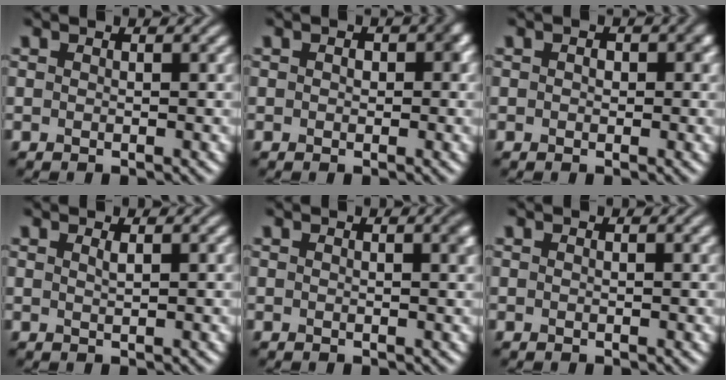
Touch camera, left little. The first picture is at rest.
{"total": 1.7, "force": [0.2, 1.2, 1.3], "torque": [-0.016, 0.001, -0.001]}
{"total": 1.4, "force": [0.2, 1.0, 0.9], "torque": [-0.011, 0.000, -0.002]}
{"total": 0.8, "force": [0.5, 0.2, 0.6], "torque": [-0.007, 0.001, 0.008]}
{"total": 1.5, "force": [0.5, 0.5, 1.4], "torque": [-0.011, 0.005, 0.004]}
{"total": 0.7, "force": [0.4, 0.1, 0.5], "torque": [-0.005, 0.005, 0.004]}